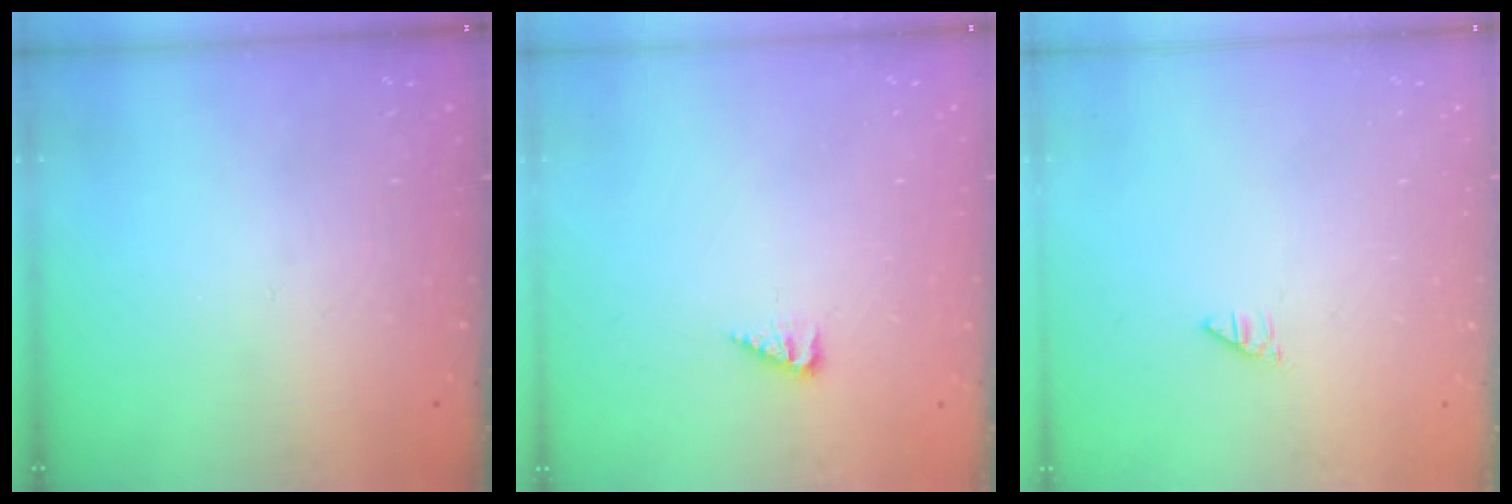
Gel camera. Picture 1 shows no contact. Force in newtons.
{"total": 2.7, "press": 2.7, "slide": 0.4}
{"total": 0.0}